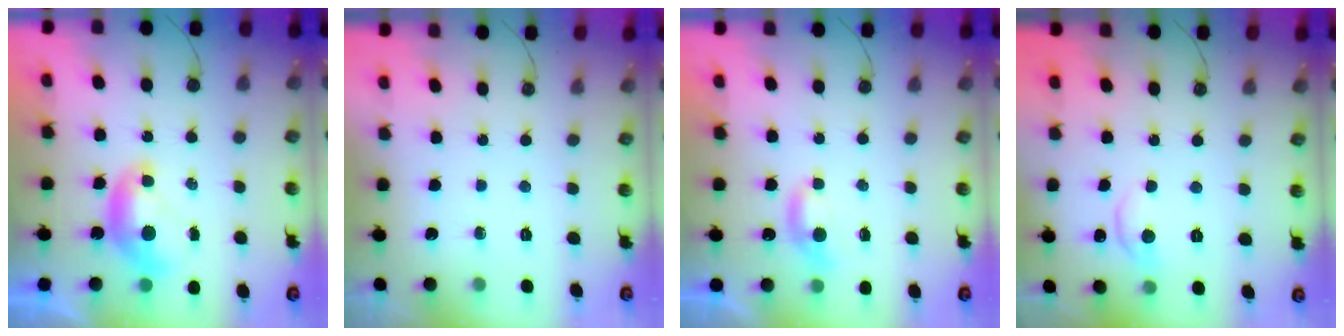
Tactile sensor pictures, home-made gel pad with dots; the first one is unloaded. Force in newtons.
{"total": 0.0}
{"total": 2.4, "press": 2.4, "slide": 0.4}
{"total": 2.4, "press": 2.3, "slide": 0.6}